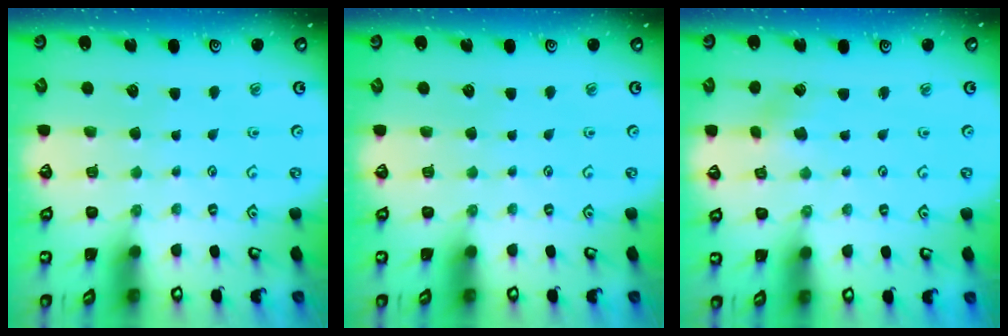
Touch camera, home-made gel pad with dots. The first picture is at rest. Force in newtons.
{"total": 0.0}
{"total": 2.7, "press": 2.6, "slide": 0.4}